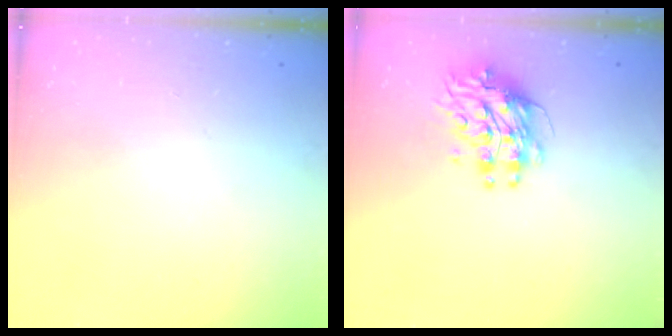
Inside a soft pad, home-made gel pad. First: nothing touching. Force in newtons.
{"total": 9.4, "press": 9.3, "slide": 0.9}